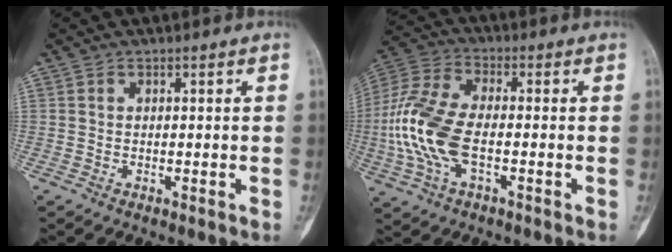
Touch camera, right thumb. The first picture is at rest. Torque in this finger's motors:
{"motor_torque": [1.63, 1.83, 1.35, -1.16, 0.52]}